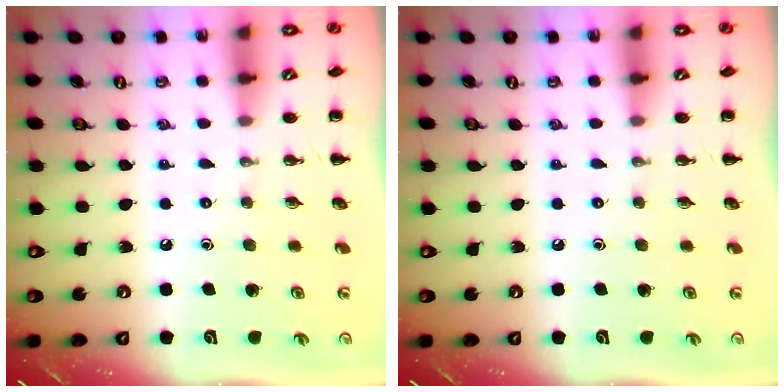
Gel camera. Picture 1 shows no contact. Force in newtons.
{"total": 0.0}